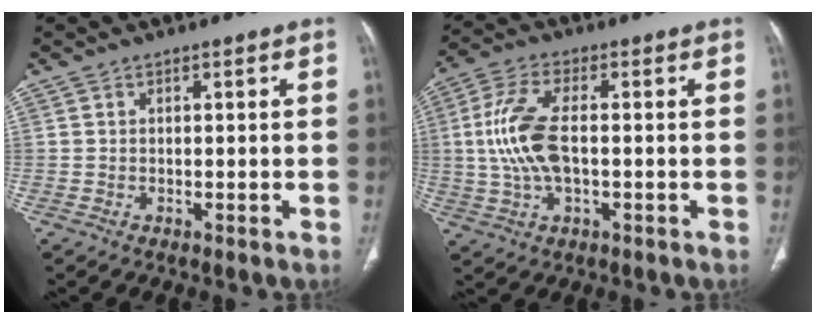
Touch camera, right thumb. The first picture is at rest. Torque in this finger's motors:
{"motor_torque": [-0.55, 0.85, 0.87, 0.50, 0.13]}